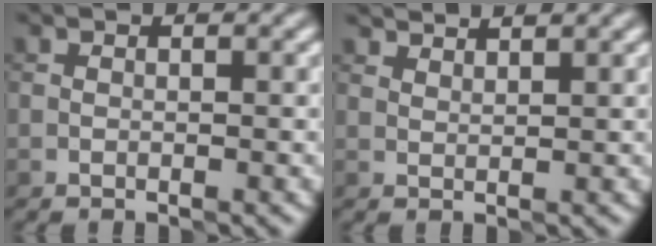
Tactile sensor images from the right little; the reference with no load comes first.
{"total": 3.0, "force": [2.9, 0.4, 0.8], "torque": [-0.008, 0.009, 0.033]}